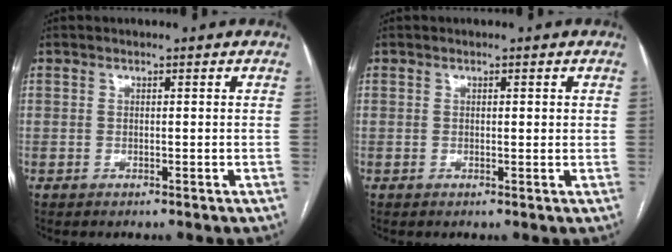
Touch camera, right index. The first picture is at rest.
{"total": 0.9, "force": [0.3, 0.2, 0.8], "torque": [-0.014, 0.001, 0.003]}